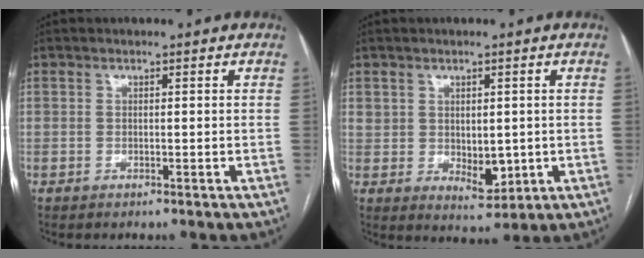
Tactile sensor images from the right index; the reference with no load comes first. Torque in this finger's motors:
{"motor_torque": [0.58, 0.24, 0.28, 0.05]}